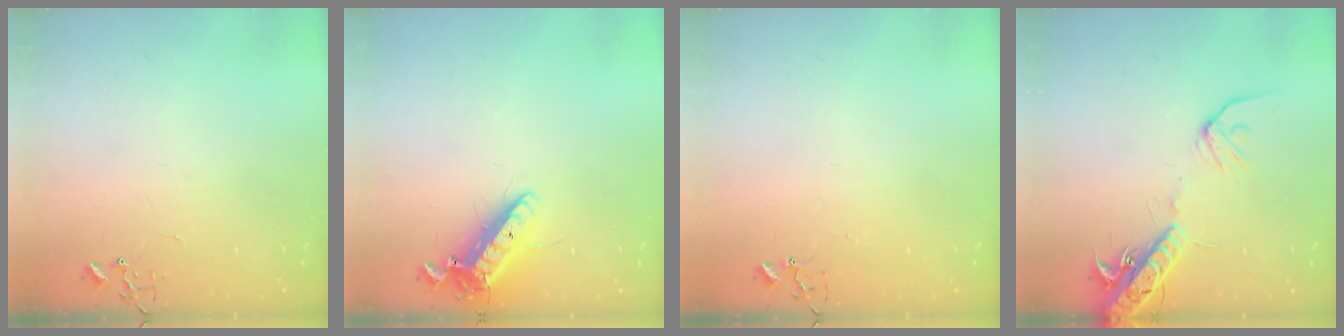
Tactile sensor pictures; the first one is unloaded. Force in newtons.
{"total": 14.3, "press": 14.0, "slide": 2.8}
{"total": 3.9, "press": 3.9, "slide": 0.3}
{"total": 15.1, "press": 14.7, "slide": 3.3}